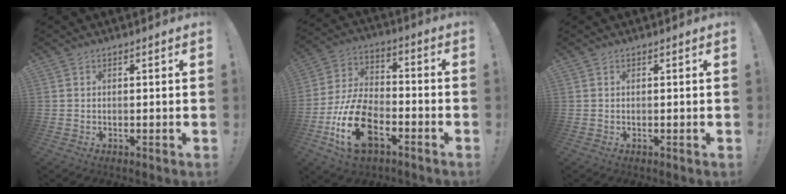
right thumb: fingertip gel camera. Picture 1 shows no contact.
{"total": 19.3, "force": [-8.4, 11.2, 13.3], "torque": [-0.251, 0.051, -0.138]}
{"total": 0.0}